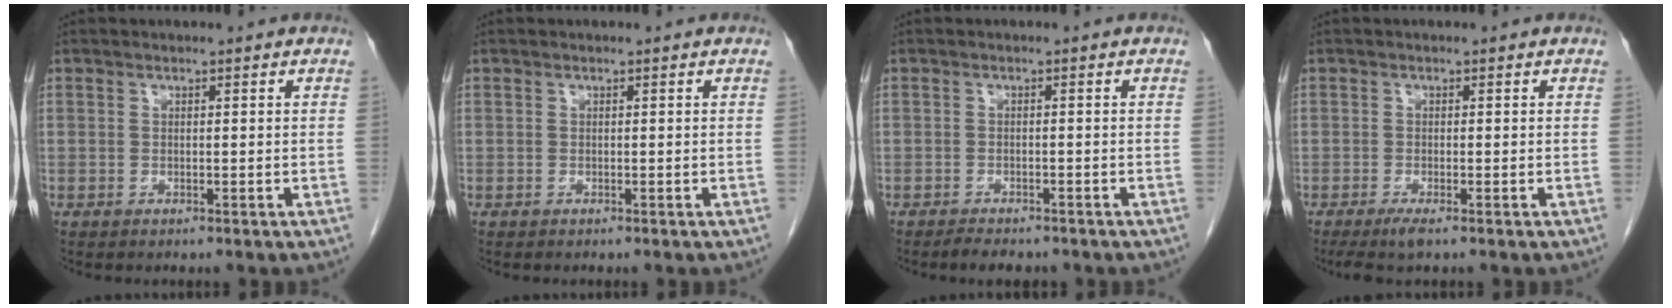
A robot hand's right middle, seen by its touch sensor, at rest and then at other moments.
{"total": 0.0}
{"total": 3.4, "force": [-2.9, 1.1, 1.5], "torque": [-0.025, -0.007, -0.037]}
{"total": 2.5, "force": [-1.7, 0.2, 1.9], "torque": [-0.038, -0.009, -0.032]}